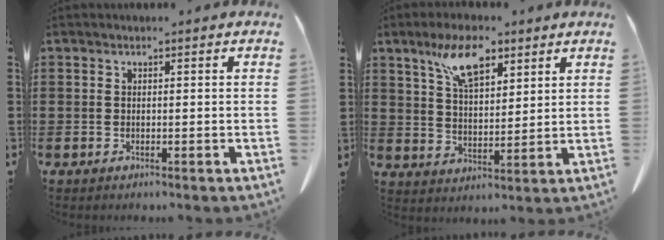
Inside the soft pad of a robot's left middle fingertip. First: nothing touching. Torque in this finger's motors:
{"motor_torque": [0.28, -0.05, 0.28, 0.14]}